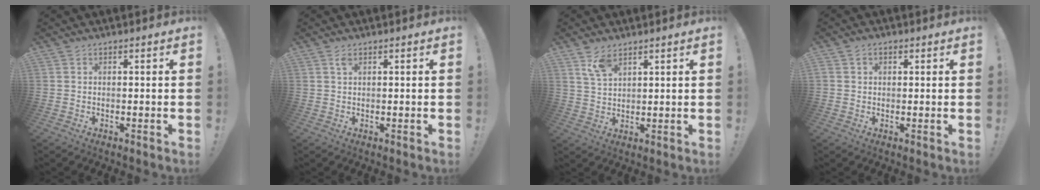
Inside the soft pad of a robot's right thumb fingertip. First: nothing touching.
{"total": 1.4, "force": [0.8, 0.6, 1.0], "torque": [-0.010, -0.003, 0.013]}
{"total": 6.5, "force": [4.3, 3.1, 3.7], "torque": [-0.062, -0.020, 0.081]}
{"total": 2.1, "force": [0.4, 1.9, 1.0], "torque": [-0.020, 0.007, 0.007]}